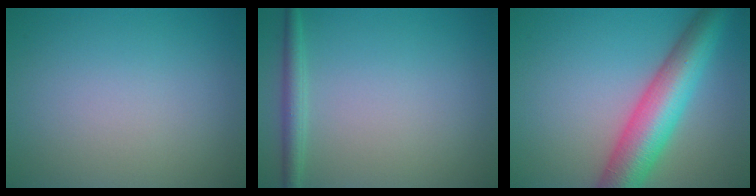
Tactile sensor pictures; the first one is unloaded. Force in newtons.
{"total": 1.8, "press": 1.8, "slide": 0.1}
{"total": 8.2, "press": 8.2, "slide": 0.2}